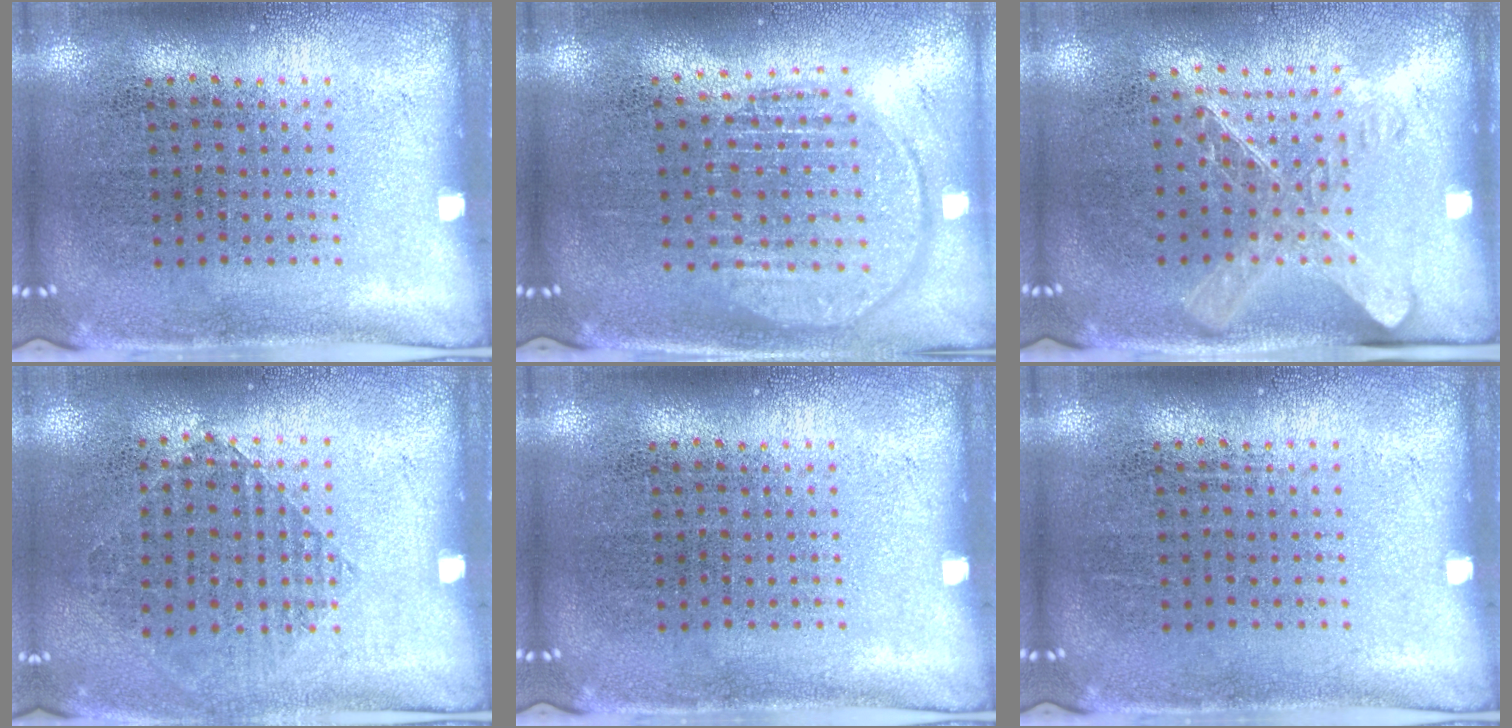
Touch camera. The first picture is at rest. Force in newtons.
{"total": 1.9, "press": 1.7, "slide": 1.0}
{"total": 1.5, "press": 1.3, "slide": 0.7}
{"total": 0.9, "press": 0.9, "slide": 0.3}
{"total": 0.0}
{"total": 0.0}